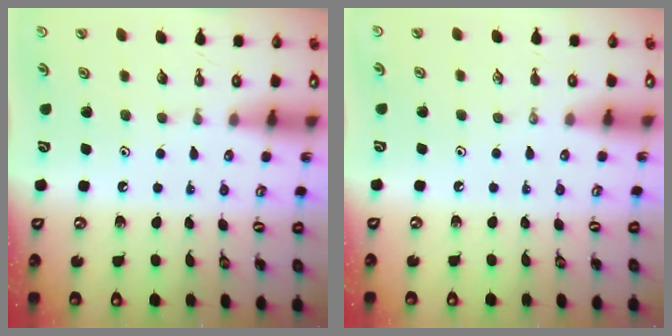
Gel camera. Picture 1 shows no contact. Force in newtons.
{"total": 0.0}